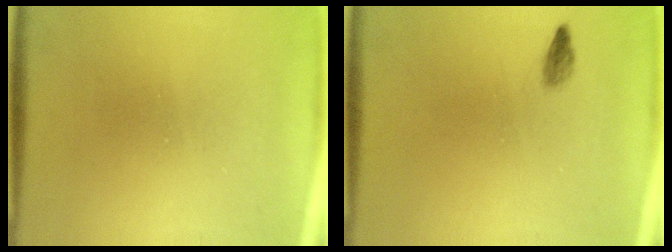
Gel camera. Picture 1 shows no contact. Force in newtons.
{"total": 0.9}